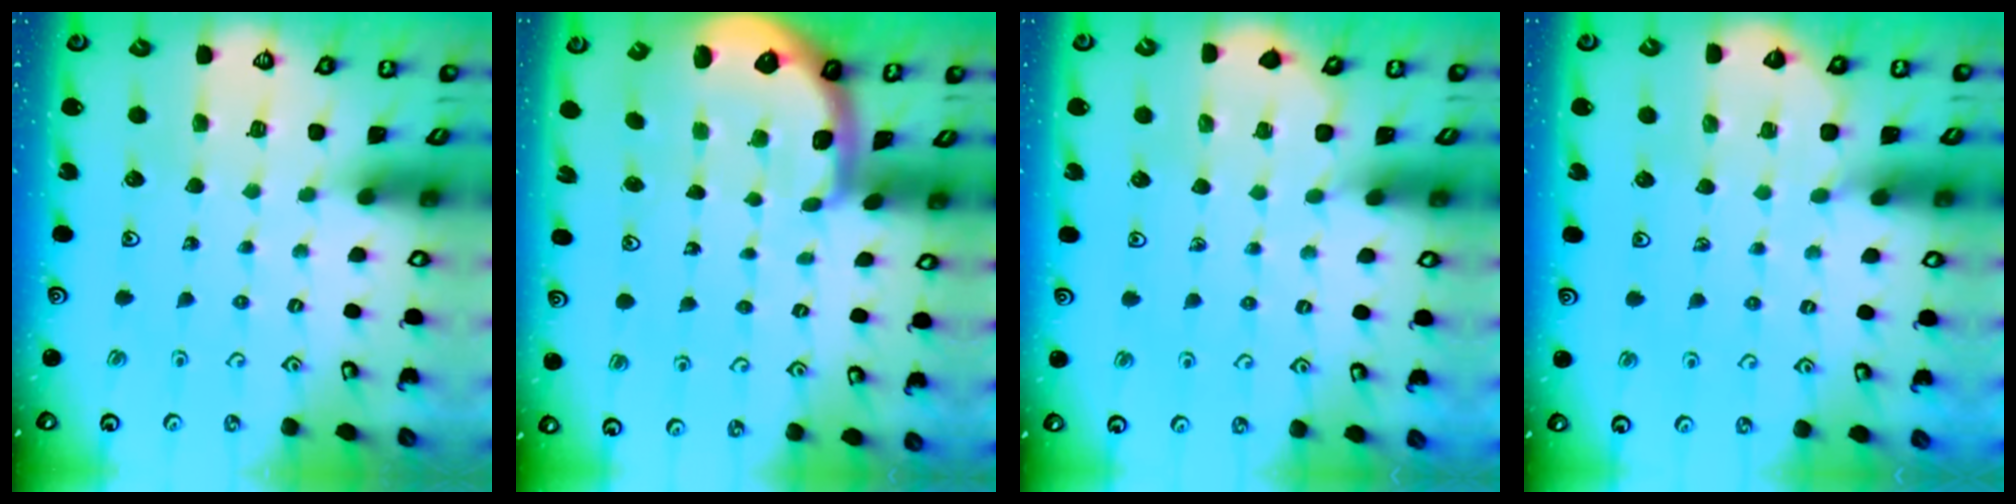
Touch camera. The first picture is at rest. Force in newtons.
{"total": 2.4, "press": 2.3, "slide": 0.8}
{"total": 1.4, "press": 1.4, "slide": 0.1}
{"total": 4.8, "press": 4.8, "slide": 0.5}